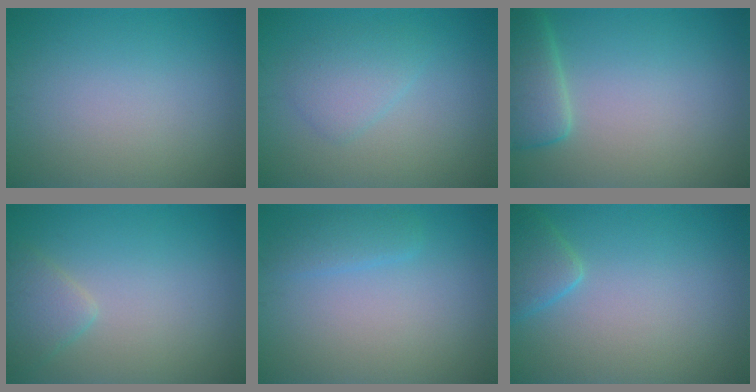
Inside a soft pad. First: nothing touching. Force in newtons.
{"total": 2.3, "press": 2.3, "slide": 0.0}
{"total": 3.8, "press": 3.8, "slide": 0.3}
{"total": 2.1, "press": 2.1, "slide": 0.1}
{"total": 1.7, "press": 1.7, "slide": 0.1}
{"total": 2.6, "press": 2.6, "slide": 0.2}